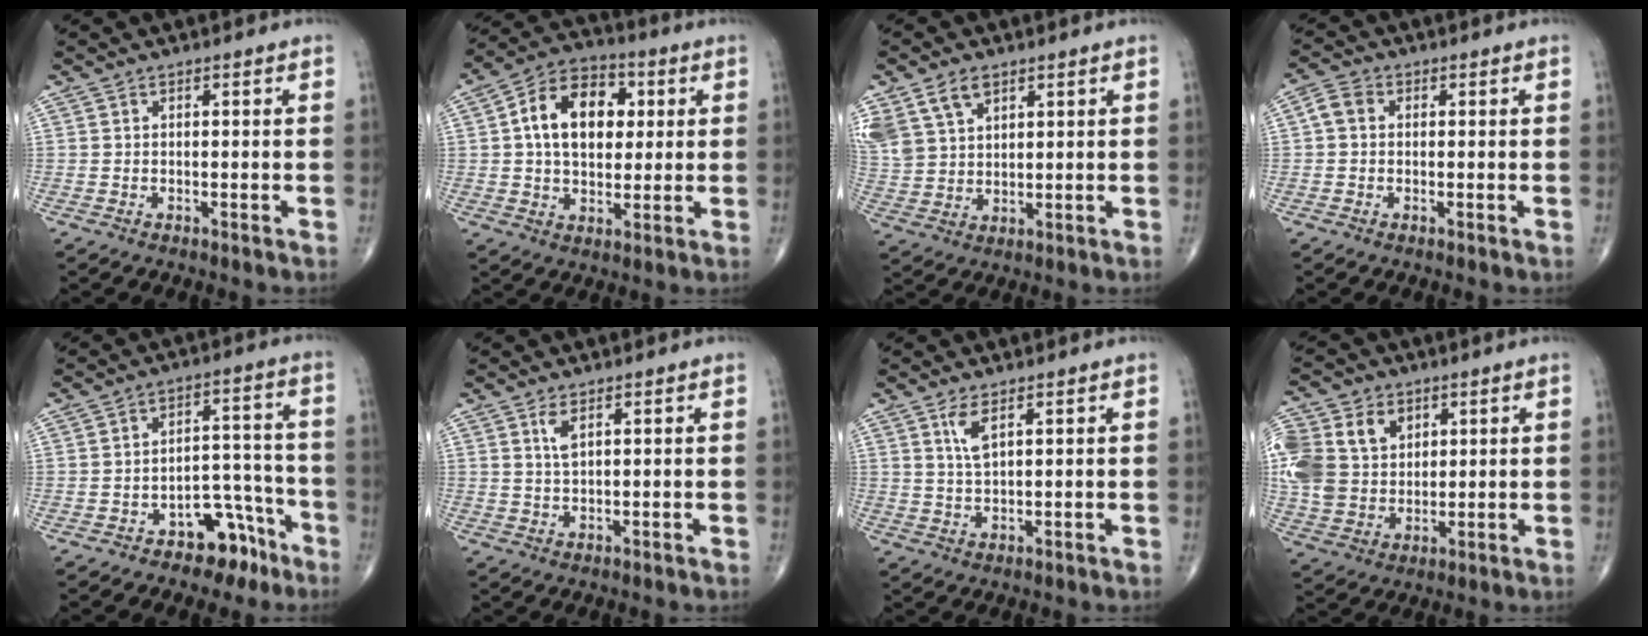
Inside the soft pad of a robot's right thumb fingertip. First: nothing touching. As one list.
[{"total": 14.6, "force": [2.8, 9.8, 10.5], "torque": [-0.145, 0.012, 0.039]}, {"total": 10.9, "force": [6.0, 7.0, 5.9], "torque": [-0.121, -0.006, 0.129]}, {"total": 3.3, "force": [0.4, 2.6, 2.0], "torque": [-0.038, 0.011, 0.001]}, {"total": 8.6, "force": [-5.6, 5.2, 4.0], "torque": [-0.016, 0.068, -0.082]}, {"total": 2.6, "force": [1.3, 0.7, 2.1], "torque": [-0.047, -0.005, 0.032]}, {"total": 3.7, "force": [1.9, 1.1, 3.0], "torque": [-0.063, -0.009, 0.044]}, {"total": 18.5, "force": [5.3, 14.3, 10.5], "torque": [-0.241, 0.015, 0.109]}]